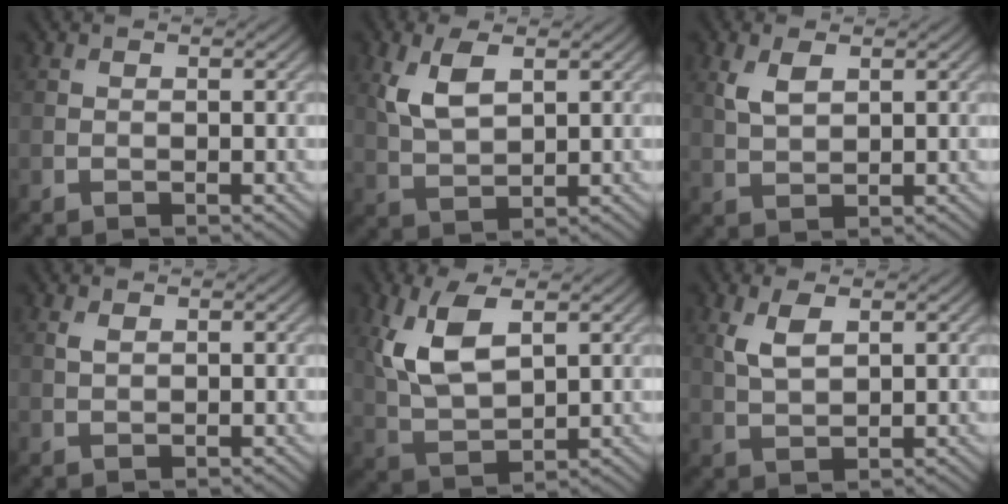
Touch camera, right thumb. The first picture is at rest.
{"total": 5.9, "force": [2.3, 2.9, 4.6], "torque": [-0.110, -0.001, 0.047]}
{"total": 3.4, "force": [1.5, 1.7, 2.6], "torque": [-0.062, 0.000, 0.034]}
{"total": 1.0, "force": [0.5, 0.5, 0.7], "torque": [-0.023, -0.001, 0.012]}
{"total": 9.2, "force": [3.1, 4.5, 7.4], "torque": [-0.171, 0.002, 0.060]}
{"total": 4.0, "force": [1.7, 1.8, 3.1], "torque": [-0.076, 0.002, 0.037]}